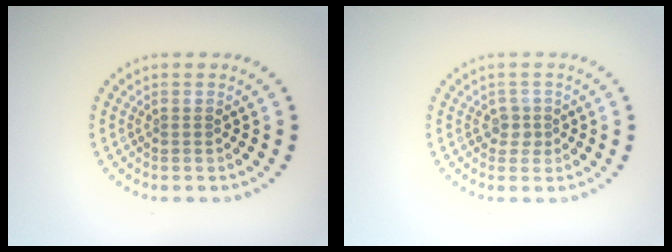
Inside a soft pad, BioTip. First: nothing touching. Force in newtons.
{"total": 1.5, "press": 1.2, "slide": 0.9}